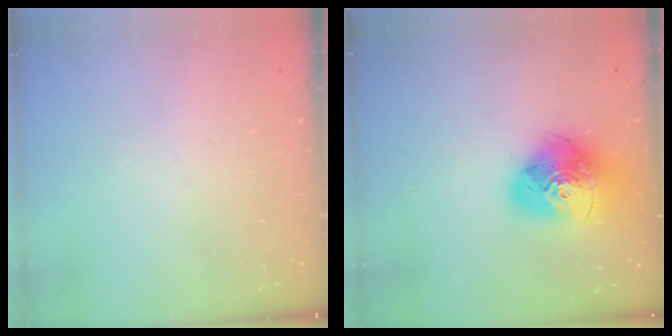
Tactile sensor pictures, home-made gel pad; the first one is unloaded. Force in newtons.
{"total": 18.4, "press": 18.3, "slide": 2.1}